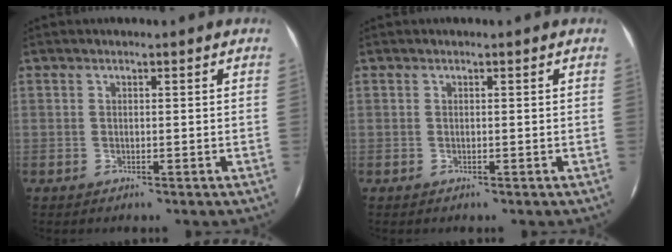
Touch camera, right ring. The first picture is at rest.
{"total": 0.0}